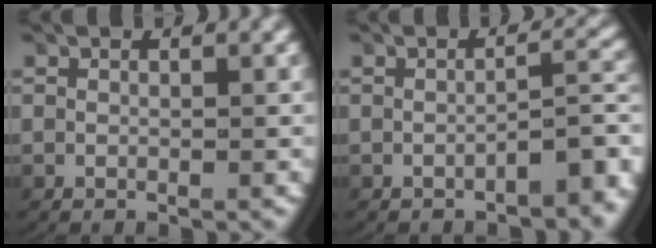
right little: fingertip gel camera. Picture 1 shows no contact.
{"total": 3.6, "force": [-2.3, 0.9, 2.6], "torque": [-0.027, 0.002, -0.031]}